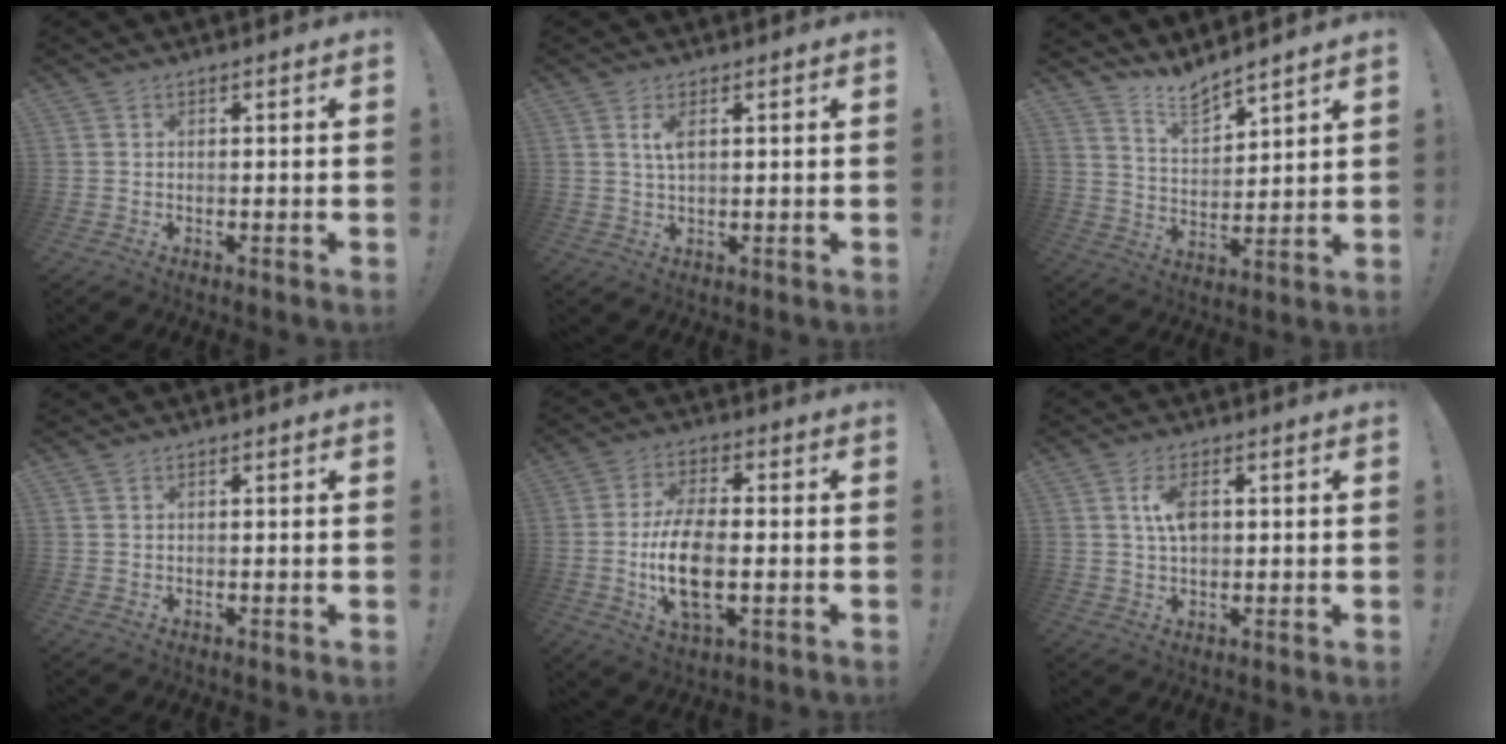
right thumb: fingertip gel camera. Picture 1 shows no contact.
{"total": 3.4, "force": [1.3, 1.3, 2.9], "torque": [-0.045, -0.003, 0.019]}
{"total": 8.1, "force": [7.7, 1.7, 2.0], "torque": [-0.041, -0.063, 0.143]}
{"total": 0.6, "force": [0.4, 0.4, 0.3], "torque": [-0.009, 0.002, 0.007]}
{"total": 13.5, "force": [-1.7, 6.7, 11.6], "torque": [-0.225, -0.006, -0.035]}
{"total": 6.4, "force": [1.2, 3.5, 5.2], "torque": [-0.084, 0.003, 0.021]}